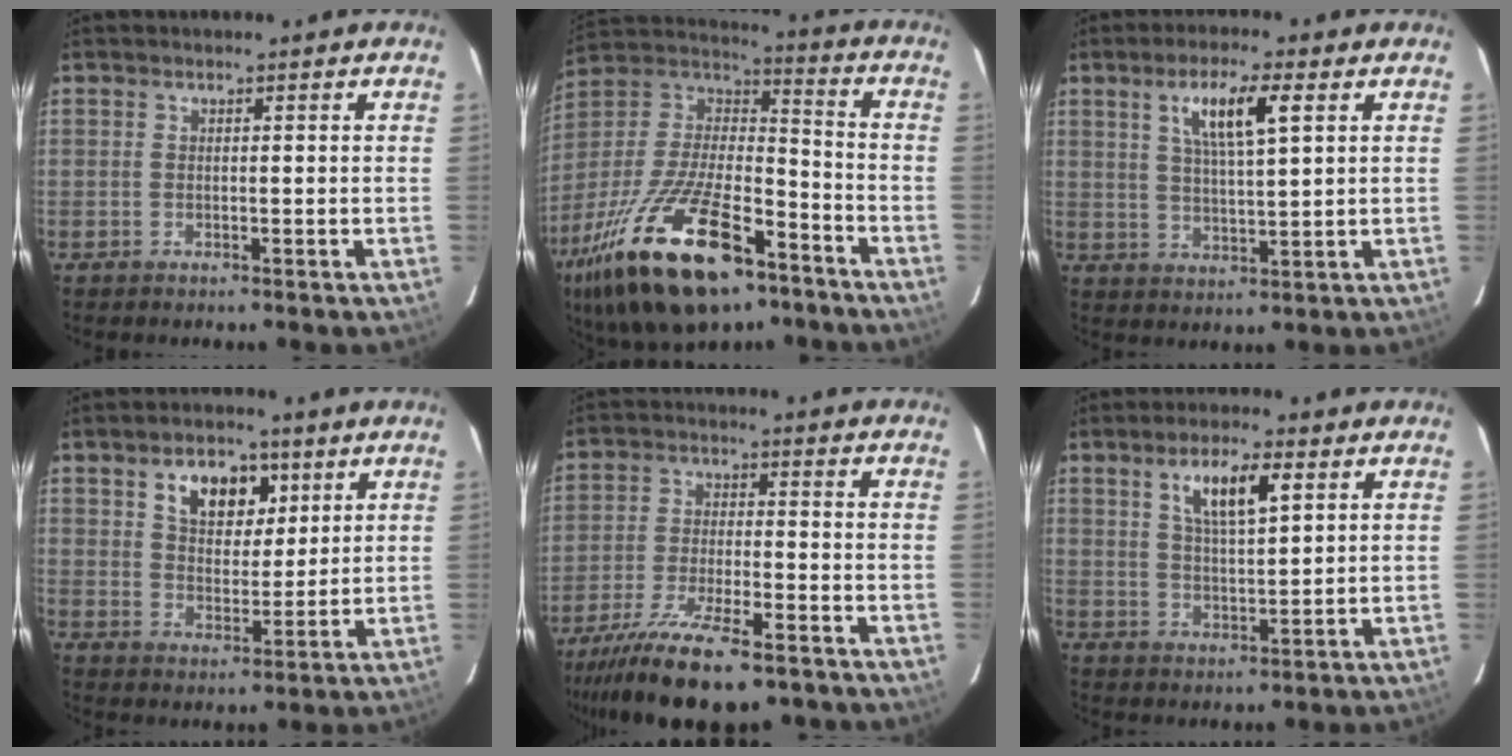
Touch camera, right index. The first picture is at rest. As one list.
[{"total": 28.5, "force": [-17.0, 11.7, 19.7], "torque": [-0.392, -0.022, -0.283]}, {"total": 8.2, "force": [3.4, 1.6, 7.3], "torque": [-0.132, 0.004, 0.063]}, {"total": 9.4, "force": [4.5, 5.9, 5.8], "torque": [-0.098, 0.015, 0.078]}, {"total": 17.5, "force": [-13.1, 4.6, 10.6], "torque": [-0.221, -0.044, -0.224]}, {"total": 8.2, "force": [3.6, 2.3, 6.9], "torque": [-0.125, 0.005, 0.069]}]